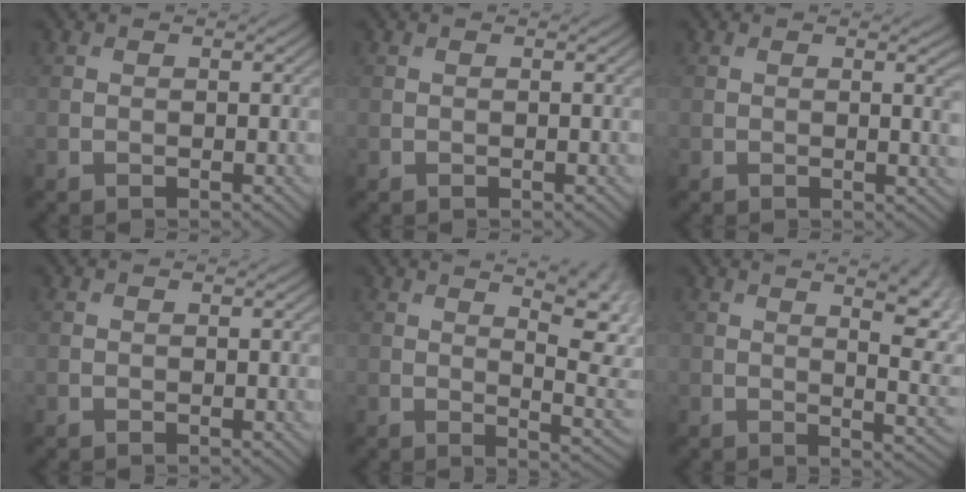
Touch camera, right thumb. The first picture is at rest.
{"total": 0.0}
{"total": 2.1, "force": [0.3, 0.4, 2.0], "torque": [-0.027, -0.001, 0.004]}
{"total": 0.0}
{"total": 9.9, "force": [4.4, 2.9, 8.4], "torque": [-0.101, 0.017, 0.063]}
{"total": 11.0, "force": [4.7, 3.8, 9.2], "torque": [-0.109, 0.030, 0.061]}